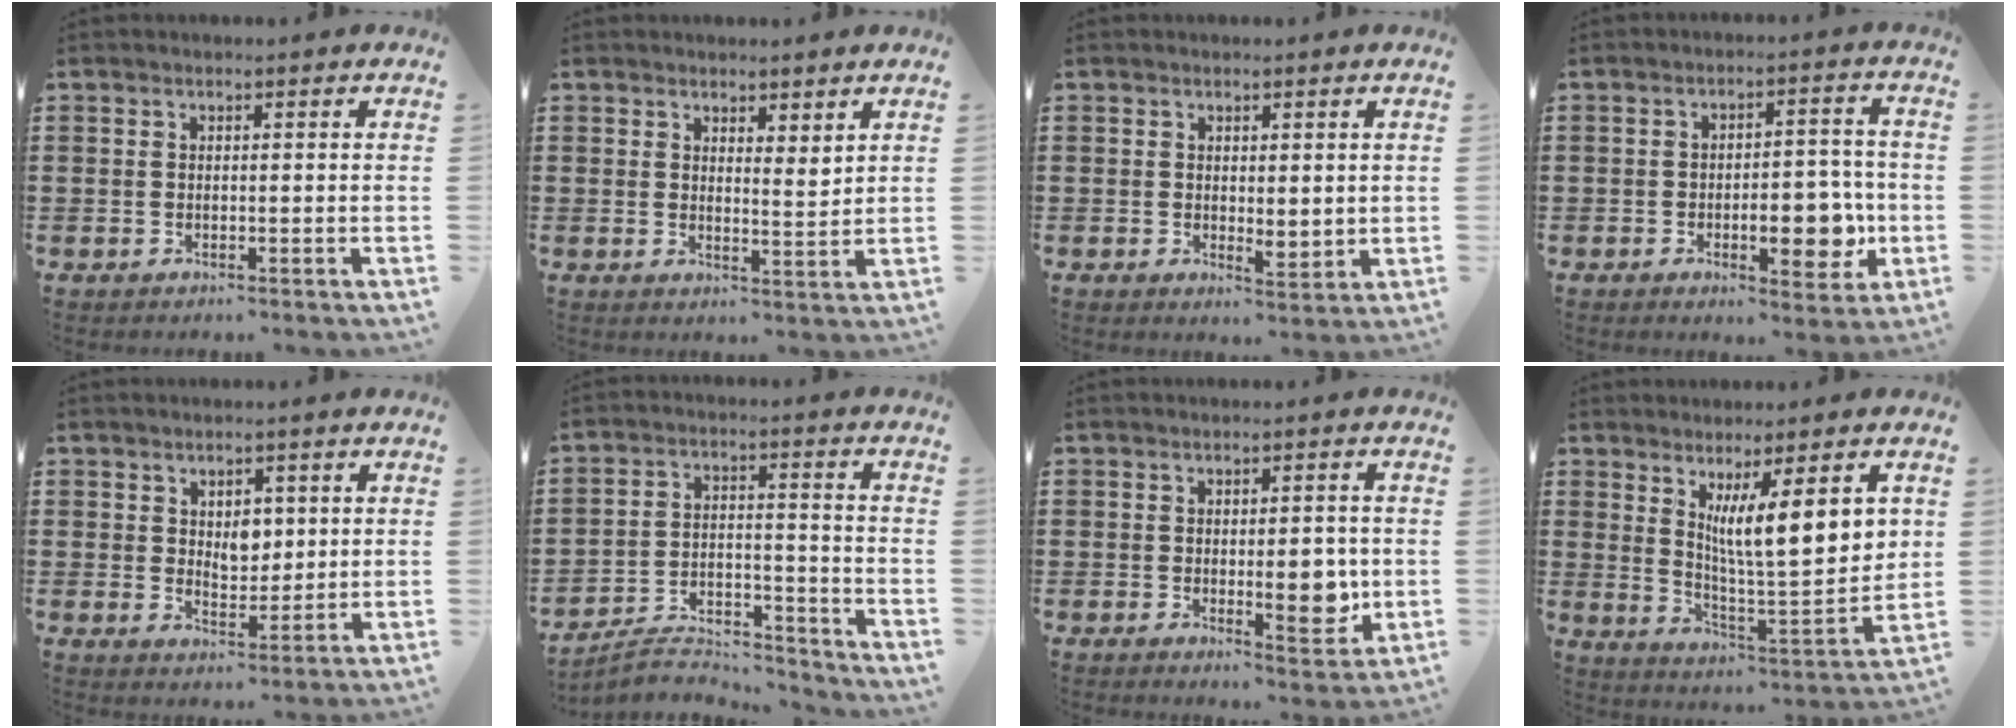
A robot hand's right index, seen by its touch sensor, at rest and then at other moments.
{"total": 2.7, "force": [2.6, 0.8, 0.5], "torque": [-0.017, 0.000, 0.049]}
{"total": 1.9, "force": [1.0, 1.3, 1.1], "torque": [-0.015, 0.002, 0.018]}
{"total": 8.1, "force": [-2.3, 3.6, 6.9], "torque": [-0.096, 0.002, -0.036]}
{"total": 3.9, "force": [1.4, 2.9, 2.2], "torque": [-0.029, 0.003, 0.018]}
{"total": 5.7, "force": [-5.4, 0.8, 1.4], "torque": [-0.036, 0.003, -0.107]}
{"total": 6.3, "force": [-0.4, 2.7, 5.6], "torque": [-0.071, -0.002, -0.008]}
{"total": 10.7, "force": [4.4, 1.7, 9.5], "torque": [-0.163, -0.022, 0.070]}